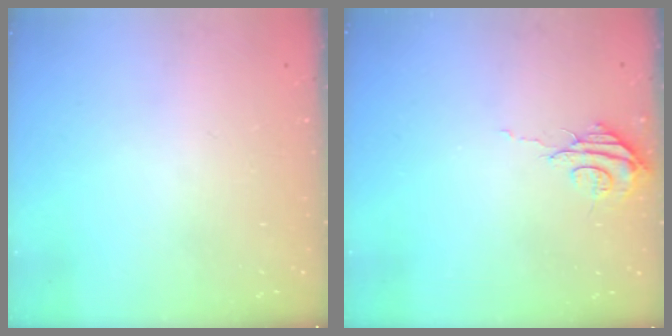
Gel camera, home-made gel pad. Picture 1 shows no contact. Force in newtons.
{"total": 6.3, "press": 6.2, "slide": 0.5}